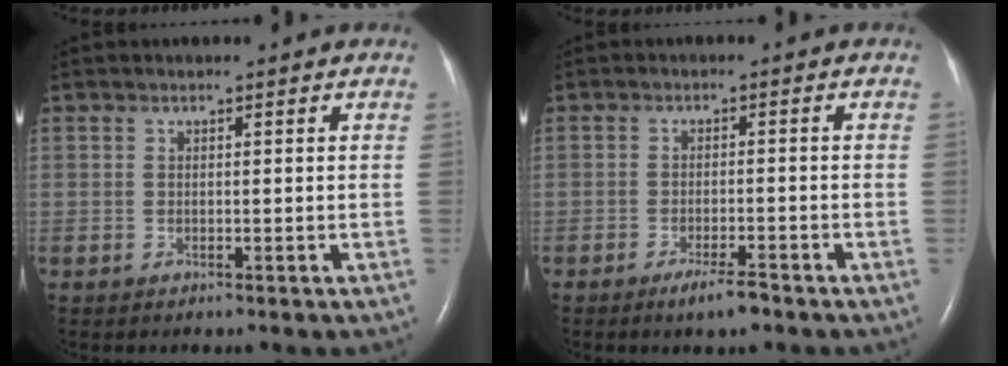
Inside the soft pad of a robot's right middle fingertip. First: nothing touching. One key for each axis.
{"total": 3.7, "fx": -2.7, "fy": 0.4, "fz": 2.5, "tx": -0.046, "ty": -0.004, "tz": -0.045}